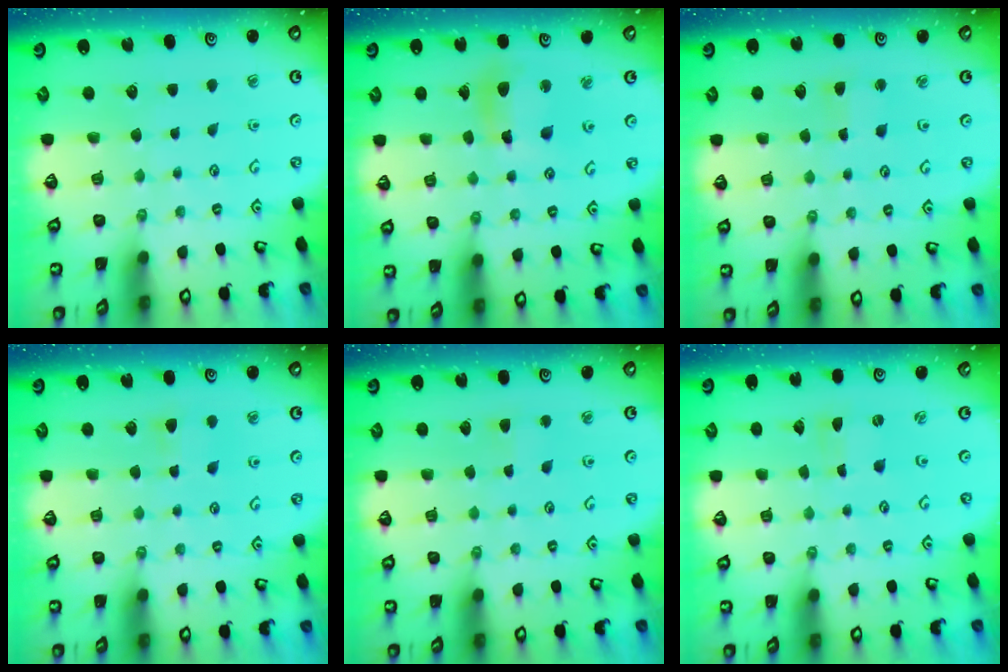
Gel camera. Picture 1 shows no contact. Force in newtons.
{"total": 11.1, "press": 11.0, "slide": 1.5}
{"total": 2.6, "press": 2.6, "slide": 0.4}
{"total": 3.9, "press": 3.9, "slide": 0.6}
{"total": 2.6, "press": 2.5, "slide": 0.5}
{"total": 0.0}